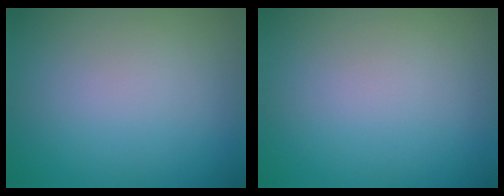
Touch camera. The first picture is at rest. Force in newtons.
{"total": 0.0}